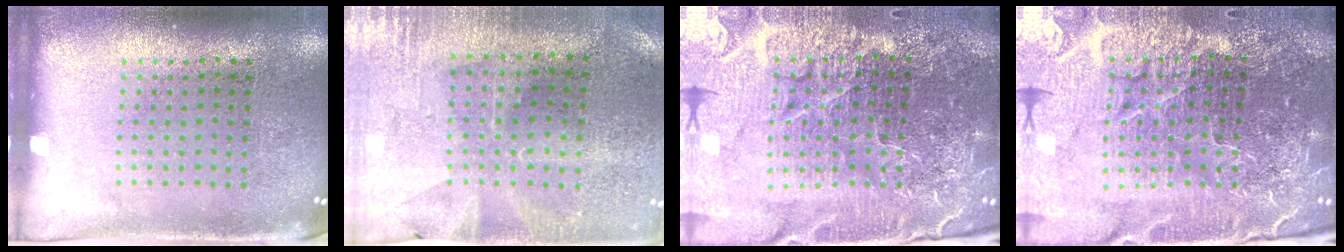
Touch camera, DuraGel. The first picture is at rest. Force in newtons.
{"total": 0.5, "press": 0.3, "slide": 0.4}
{"total": 6.6, "press": 5.8, "slide": 3.3}
{"total": 6.7, "press": 5.8, "slide": 3.3}